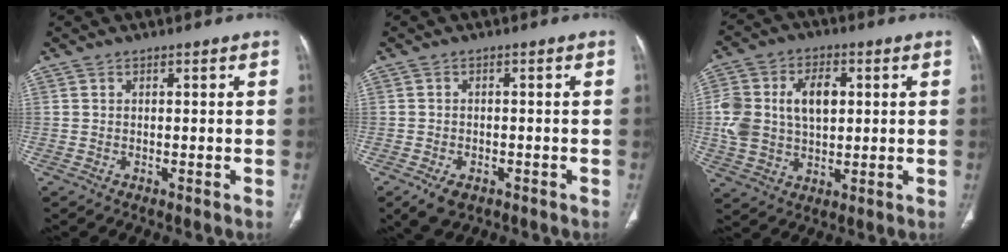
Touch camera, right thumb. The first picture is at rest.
{"total": 4.5, "force": [-2.6, 2.7, 2.6], "torque": [-0.046, 0.001, -0.037]}
{"total": 14.6, "force": [2.0, 9.7, 10.8], "torque": [-0.197, 0.013, 0.041]}